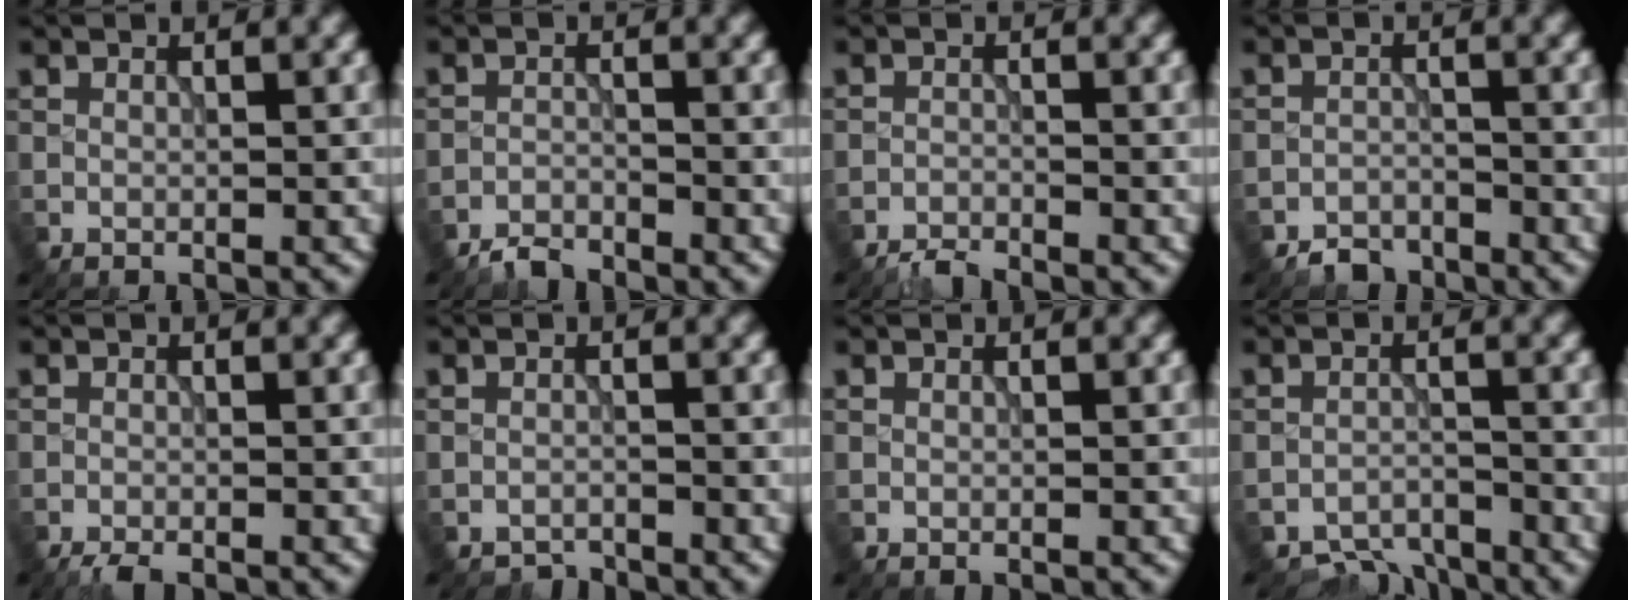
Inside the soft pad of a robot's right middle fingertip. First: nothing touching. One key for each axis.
{"total": 2.0, "fx": -2.0, "fy": 0.5, "fz": 0.2, "tx": -0.001, "ty": 0.002, "tz": -0.043}
{"total": 1.8, "fx": -1.8, "fy": 0.2, "fz": 0.3, "tx": -0.005, "ty": -0.002, "tz": -0.039}
{"total": 2.3, "fx": -2.0, "fy": 1.0, "fz": 0.1, "tx": 0.006, "ty": 0.004, "tz": -0.039}
{"total": 1.5, "fx": -1.2, "fy": 0.4, "fz": 0.8, "tx": -0.016, "ty": -0.002, "tz": -0.023}
{"total": 1.4, "fx": -1.3, "fy": 0.2, "fz": -0.4, "tx": 0.010, "ty": 0.001, "tz": -0.025}
{"total": 0.0}
{"total": 4.4, "fx": -4.1, "fy": 1.4, "fz": 0.7, "tx": -0.009, "ty": -0.007, "tz": -0.066}